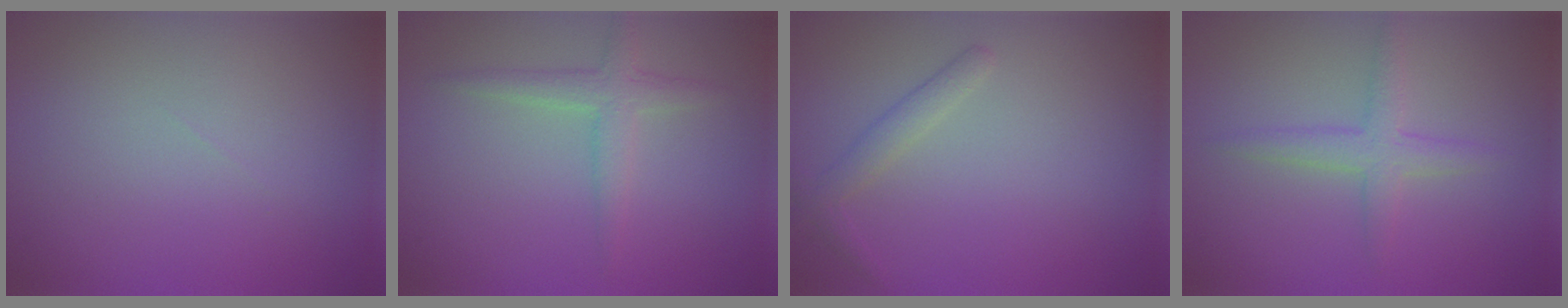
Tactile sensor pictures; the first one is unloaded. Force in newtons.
{"total": 2.4, "press": 2.4, "slide": 0.1}
{"total": 1.6, "press": 1.6, "slide": 0.1}
{"total": 2.4, "press": 2.4, "slide": 0.0}